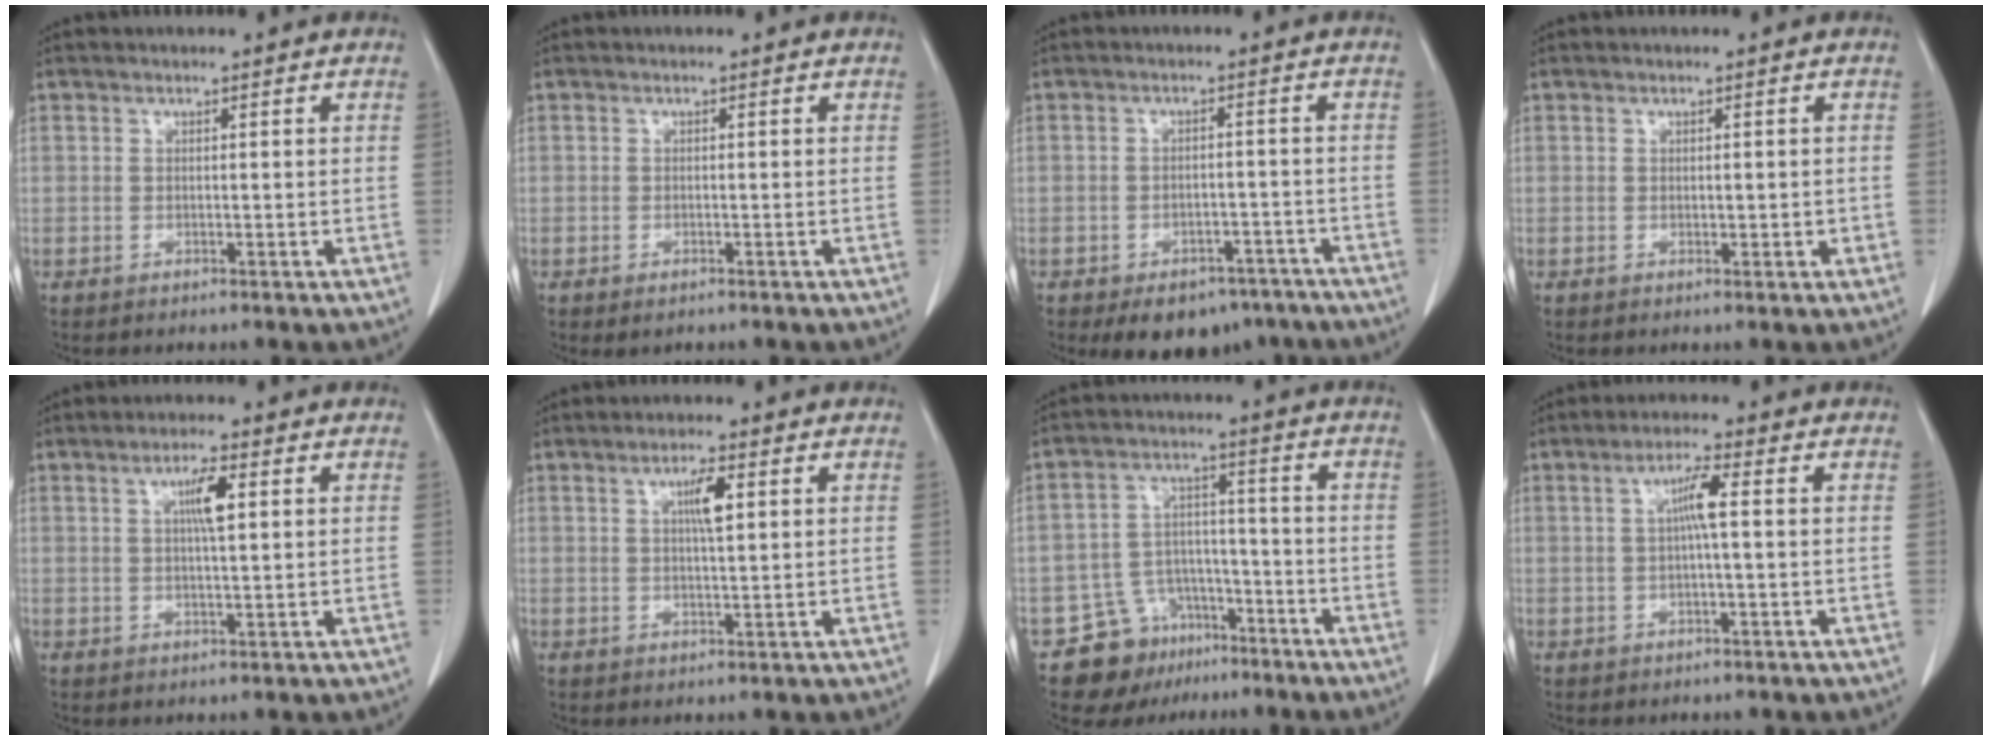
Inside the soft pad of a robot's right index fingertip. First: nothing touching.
{"total": 1.1, "force": [-0.7, 0.5, 0.7], "torque": [-0.011, -0.002, -0.006]}
{"total": 8.8, "force": [-6.4, 5.3, 3.0], "torque": [-0.020, 0.016, -0.083]}
{"total": 1.1, "force": [0.0, 0.7, 0.9], "torque": [-0.007, 0.003, 0.007]}
{"total": 4.2, "force": [1.3, 0.5, 4.0], "torque": [-0.071, 0.000, 0.021]}
{"total": 3.8, "force": [1.2, 0.5, 3.5], "torque": [-0.061, 0.000, 0.020]}
{"total": 9.5, "force": [-6.2, 6.8, 2.3], "torque": [-0.036, 0.034, -0.095]}
{"total": 3.8, "force": [0.5, 0.2, 3.8], "torque": [-0.069, 0.009, 0.007]}